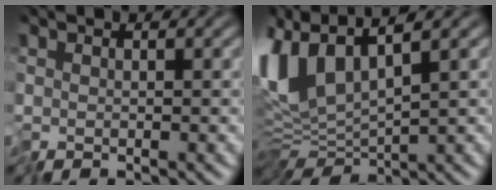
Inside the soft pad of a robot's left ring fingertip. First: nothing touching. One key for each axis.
{"total": 8.0, "fx": 2.8, "fy": 3.2, "fz": 6.8, "tx": -0.164, "ty": 0.007, "tz": 0.051}